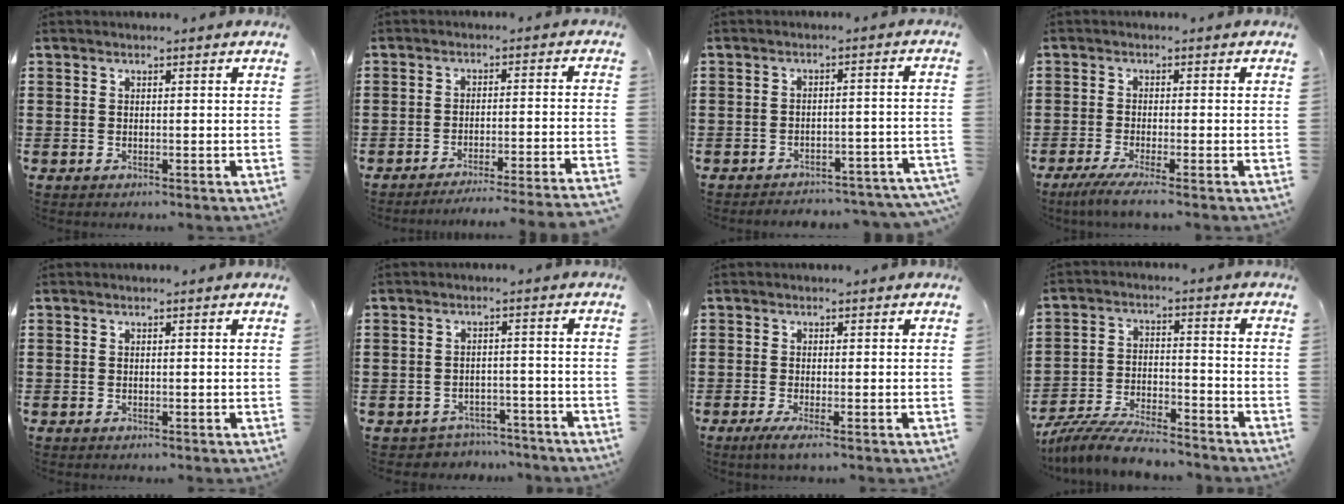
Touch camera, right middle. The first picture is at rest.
{"total": 3.9, "force": [-3.6, -0.7, 1.2], "torque": [-0.019, -0.008, -0.076]}
{"total": 3.2, "force": [-3.1, 0.3, 0.4], "torque": [-0.010, 0.004, -0.067]}
{"total": 2.7, "force": [-1.9, -0.2, 1.9], "torque": [-0.045, -0.012, -0.038]}
{"total": 0.0}
{"total": 3.0, "force": [-2.9, 0.5, -0.4], "torque": [-0.004, 0.001, -0.066]}
{"total": 1.5, "force": [-0.7, -0.1, 1.3], "torque": [-0.021, -0.005, -0.012]}
{"total": 7.9, "force": [-7.4, 0.8, 2.4], "torque": [-0.055, 0.004, -0.146]}